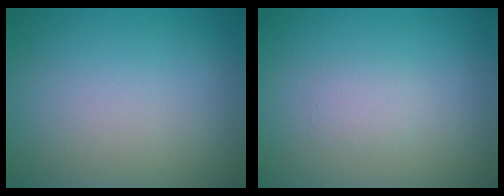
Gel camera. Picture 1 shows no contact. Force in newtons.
{"total": 1.0, "press": 1.0, "slide": 0.0}